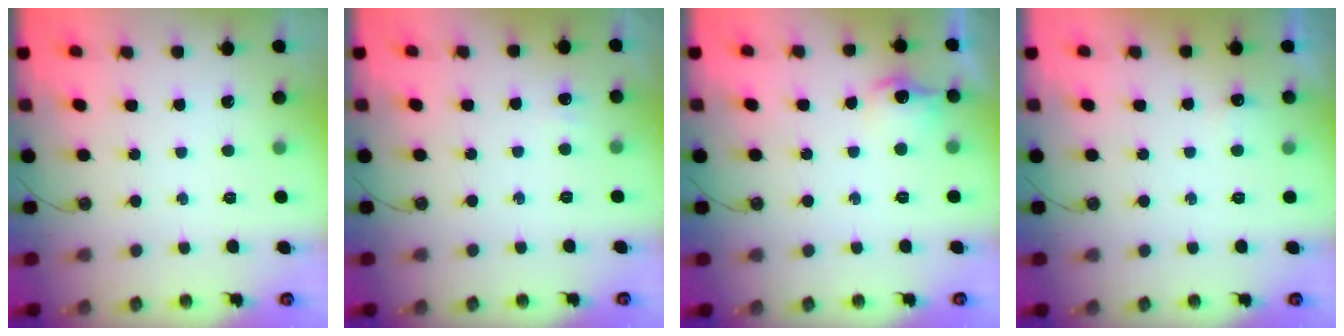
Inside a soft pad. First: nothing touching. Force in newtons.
{"total": 3.7, "press": 3.6, "slide": 0.9}
{"total": 9.0, "press": 8.9, "slide": 0.8}
{"total": 12.6, "press": 3.9, "slide": 12.0}